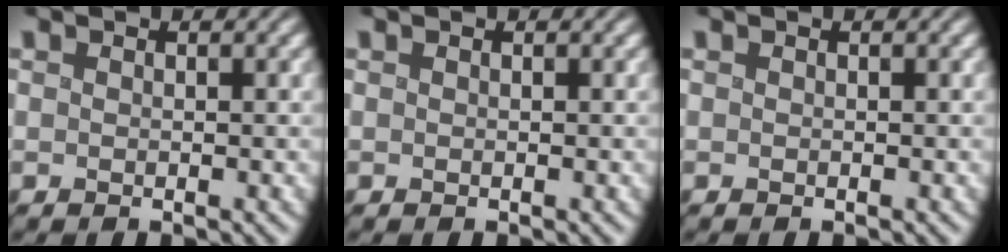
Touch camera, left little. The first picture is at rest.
{"total": 0.0}
{"total": 0.0}